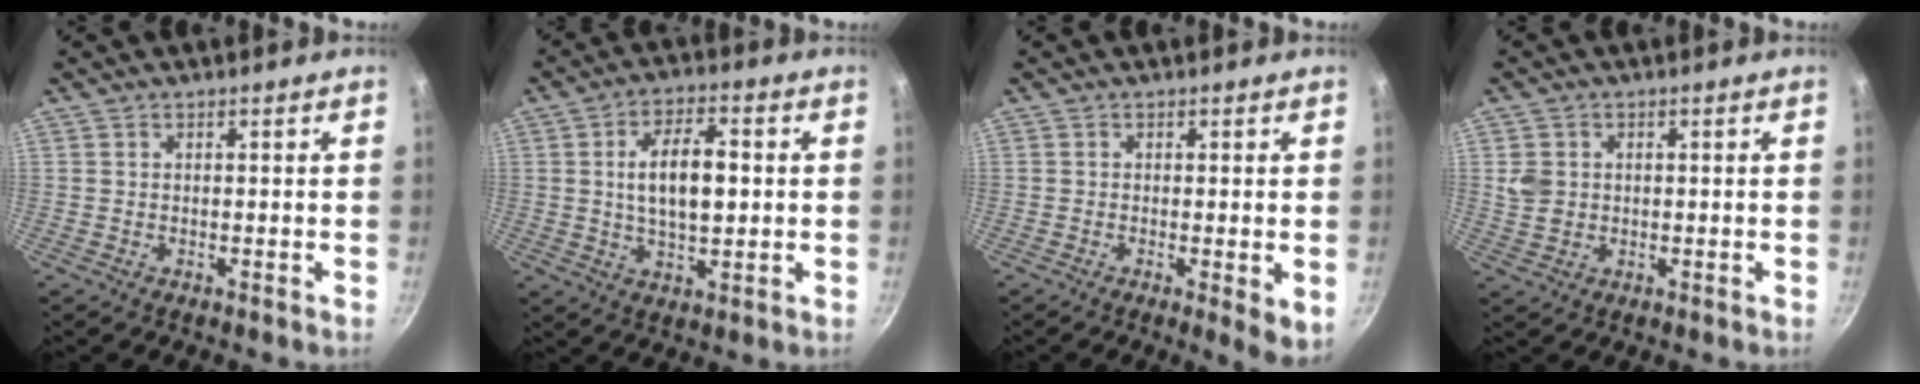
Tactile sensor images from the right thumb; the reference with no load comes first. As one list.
[{"total": 10.6, "force": [1.1, 5.2, 9.2], "torque": [-0.144, 0.005, 0.019]}, {"total": 4.2, "force": [-0.9, 0.8, 4.0], "torque": [-0.064, -0.015, -0.016]}, {"total": 4.0, "force": [0.4, 3.4, 2.1], "torque": [-0.029, 0.001, 0.013]}]